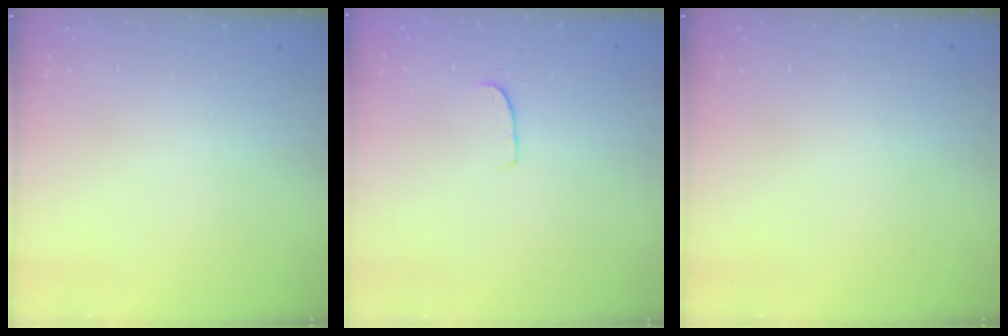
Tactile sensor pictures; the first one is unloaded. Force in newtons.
{"total": 5.8, "press": 5.8, "slide": 0.3}
{"total": 0.0}